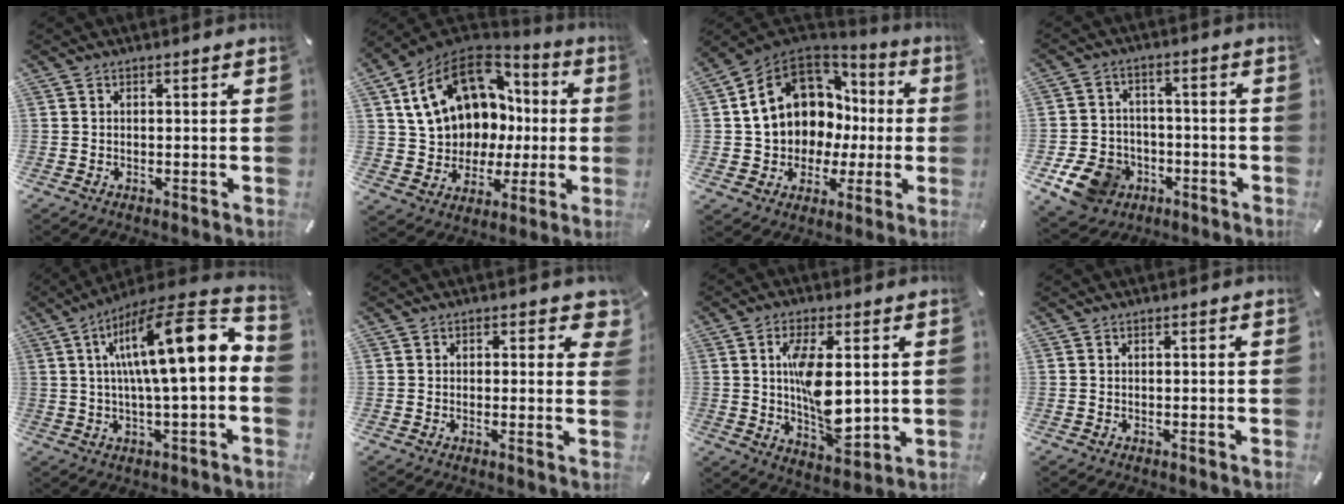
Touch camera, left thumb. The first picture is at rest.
{"total": 18.1, "force": [6.7, 14.1, 9.2], "torque": [-0.184, -0.031, 0.139]}
{"total": 14.7, "force": [3.2, 12.5, 7.1], "torque": [-0.148, -0.023, 0.070]}
{"total": 10.9, "force": [-5.0, 8.5, 4.4], "torque": [-0.094, 0.037, -0.087]}
{"total": 17.9, "force": [4.1, 4.0, 17.0], "torque": [-0.267, -0.025, 0.053]}
{"total": 2.7, "force": [1.1, 1.8, 1.6], "torque": [-0.004, -0.005, 0.012]}
{"total": 12.3, "force": [1.3, 5.8, 10.7], "torque": [-0.205, -0.016, 0.021]}
{"total": 0.0}